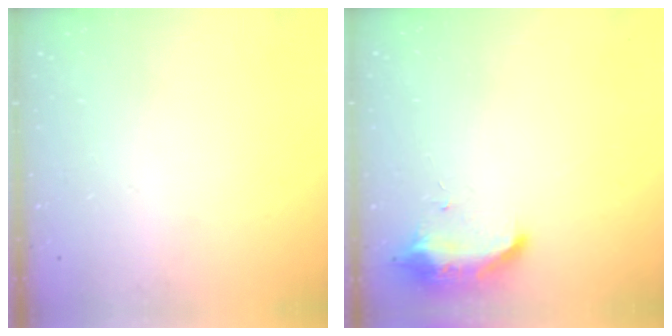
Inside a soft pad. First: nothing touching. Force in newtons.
{"total": 8.7, "press": 8.7, "slide": 0.5}